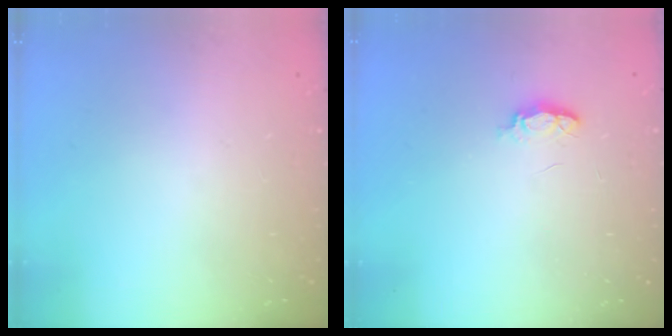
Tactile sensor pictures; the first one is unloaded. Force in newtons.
{"total": 3.9, "press": 3.9, "slide": 0.6}